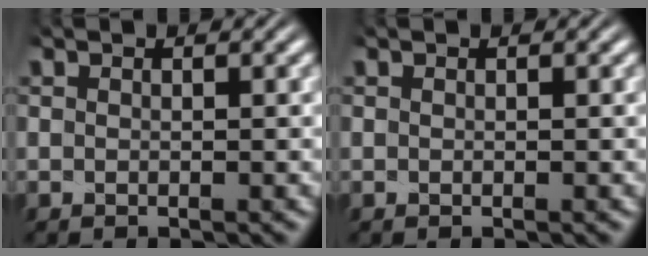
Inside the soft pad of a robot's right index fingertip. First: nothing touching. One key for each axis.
{"total": 0.0}